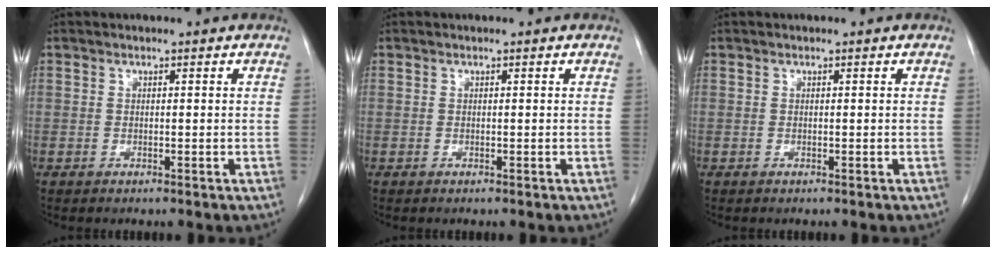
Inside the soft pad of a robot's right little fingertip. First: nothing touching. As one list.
[{"total": 0.0}, {"total": 0.0}]